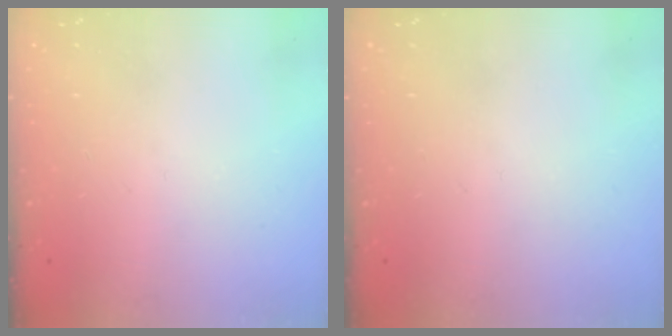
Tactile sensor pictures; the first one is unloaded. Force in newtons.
{"total": 0.0}